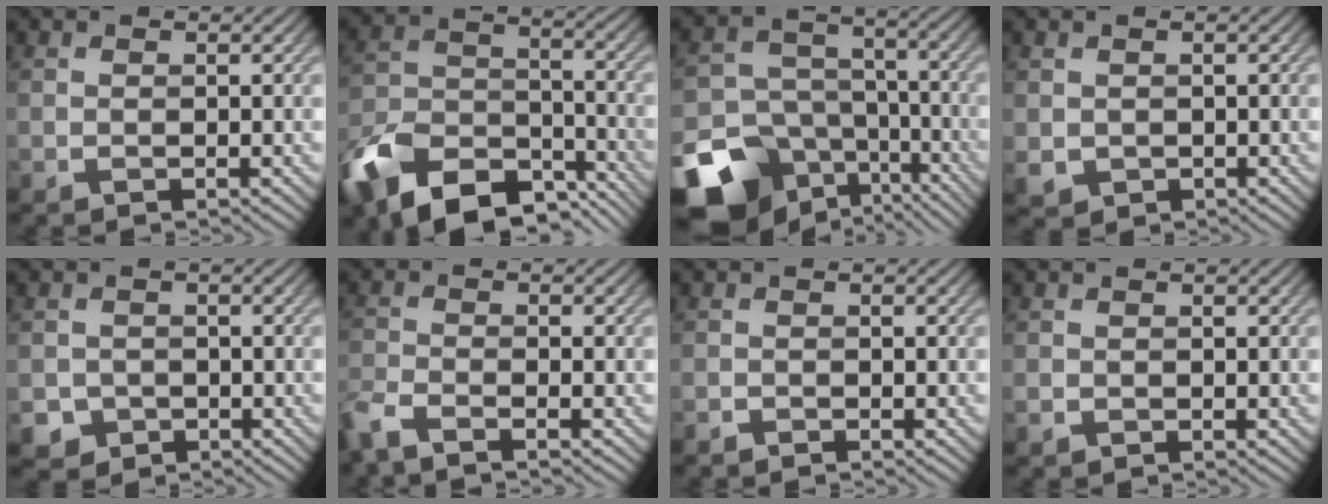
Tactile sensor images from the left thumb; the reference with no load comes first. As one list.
[{"total": 16.0, "force": [-10.9, 8.5, 8.1], "torque": [-0.209, -0.042, -0.179]}, {"total": 17.0, "force": [-10.2, 12.0, 6.5], "torque": [-0.176, -0.058, -0.144]}, {"total": 1.8, "force": [0.1, 1.7, 0.6], "torque": [-0.023, -0.012, 0.006]}, {"total": 2.7, "force": [-1.3, 2.4, 0.5], "torque": [-0.009, -0.010, -0.027]}, {"total": 3.8, "force": [-3.2, 0.8, 2.0], "torque": [-0.051, -0.014, -0.073]}, {"total": 0.9, "force": [-0.8, 0.3, 0.1], "torque": [-0.002, -0.003, -0.017]}, {"total": 1.0, "force": [-0.4, 0.9, 0.2], "torque": [-0.006, -0.009, -0.009]}]